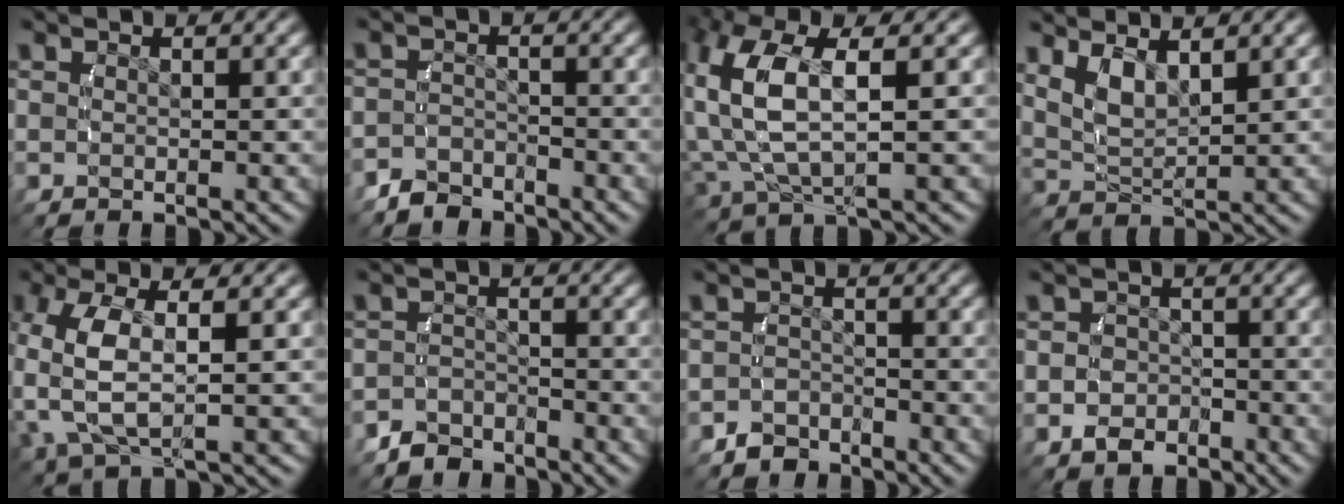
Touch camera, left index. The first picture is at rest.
{"total": 3.2, "force": [-2.9, 1.2, 0.3], "torque": [-0.003, -0.013, -0.050]}
{"total": 8.1, "force": [1.3, 4.7, 6.5], "torque": [-0.169, -0.017, 0.038]}
{"total": 3.5, "force": [2.0, 1.9, 2.2], "torque": [-0.053, -0.004, 0.037]}
{"total": 6.6, "force": [0.6, 3.7, 5.4], "torque": [-0.150, -0.017, 0.023]}
{"total": 3.7, "force": [-3.3, 1.6, 0.5], "torque": [-0.004, -0.013, -0.057]}
{"total": 2.9, "force": [-2.6, 1.4, 0.0], "torque": [-0.002, -0.014, -0.042]}
{"total": 3.4, "force": [-1.8, 2.8, 0.4], "torque": [-0.005, -0.007, -0.033]}